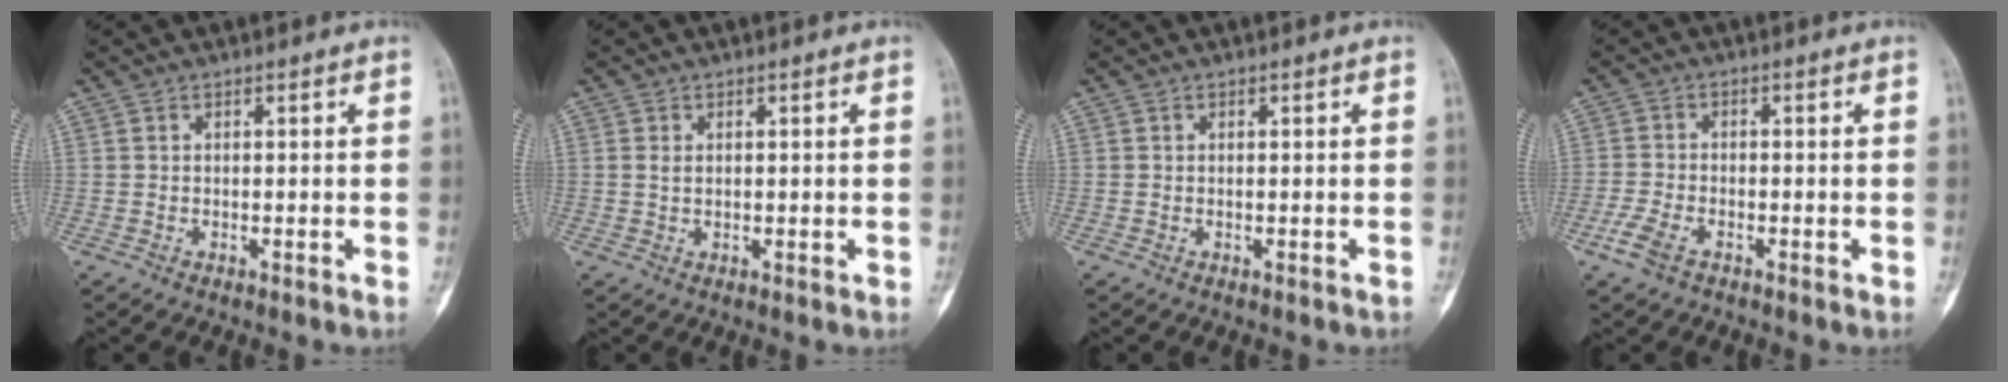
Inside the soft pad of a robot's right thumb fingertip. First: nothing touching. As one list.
[{"total": 1.3, "force": [0.3, 0.9, 0.9], "torque": [-0.013, 0.001, 0.009]}, {"total": 0.0}, {"total": 4.4, "force": [-2.5, 2.3, 2.8], "torque": [-0.066, 0.006, -0.051]}]